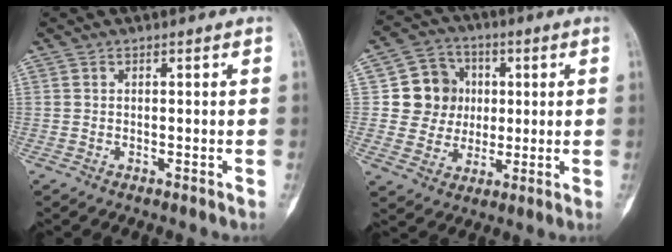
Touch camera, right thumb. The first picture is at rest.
{"total": 10.8, "force": [1.5, 10.2, 3.3], "torque": [-0.006, 0.008, 0.028]}